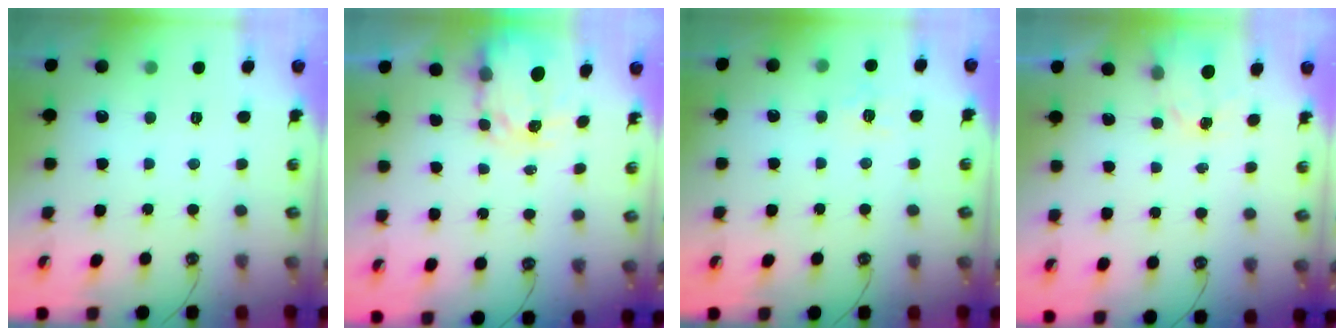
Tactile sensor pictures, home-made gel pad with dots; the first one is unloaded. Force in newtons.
{"total": 3.9, "press": 3.9, "slide": 0.3}
{"total": 7.2, "press": 7.2, "slide": 0.7}
{"total": 2.1, "press": 2.1, "slide": 0.4}